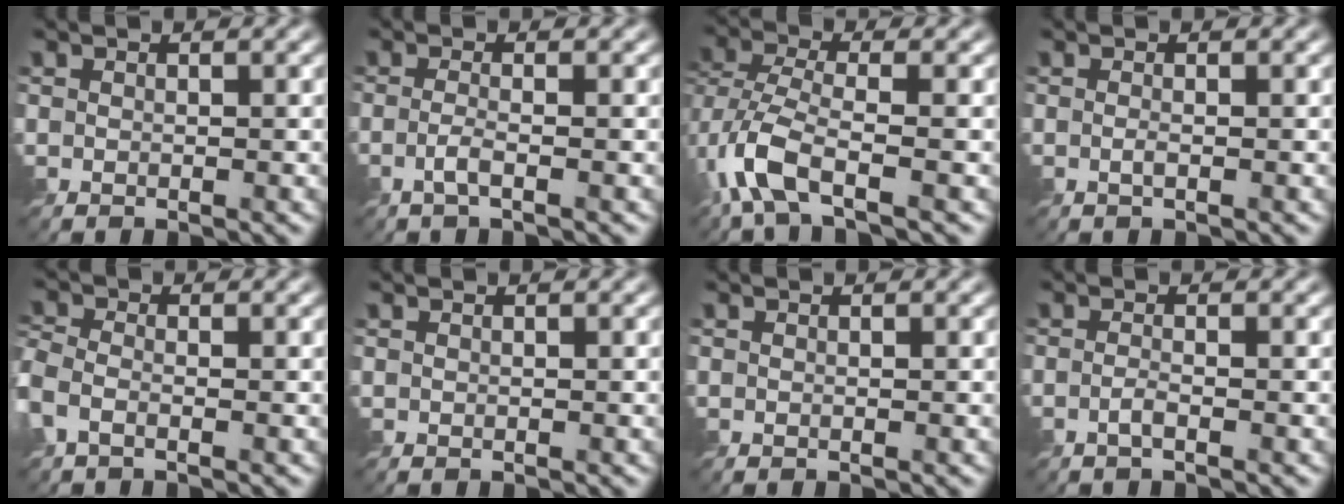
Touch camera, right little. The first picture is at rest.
{"total": 1.6, "force": [-0.6, 0.4, 1.5], "torque": [-0.029, 0.001, -0.020]}
{"total": 5.2, "force": [-2.6, 1.8, 4.2], "torque": [-0.099, -0.003, -0.064]}
{"total": 0.8, "force": [-0.2, 0.2, 0.7], "torque": [-0.014, -0.003, -0.005]}
{"total": 3.0, "force": [-1.3, 1.7, 2.1], "torque": [-0.057, -0.001, -0.042]}
{"total": 0.0}
{"total": 0.0}
{"total": 1.1, "force": [-0.5, 0.3, 1.0], "torque": [-0.018, 0.002, -0.014]}